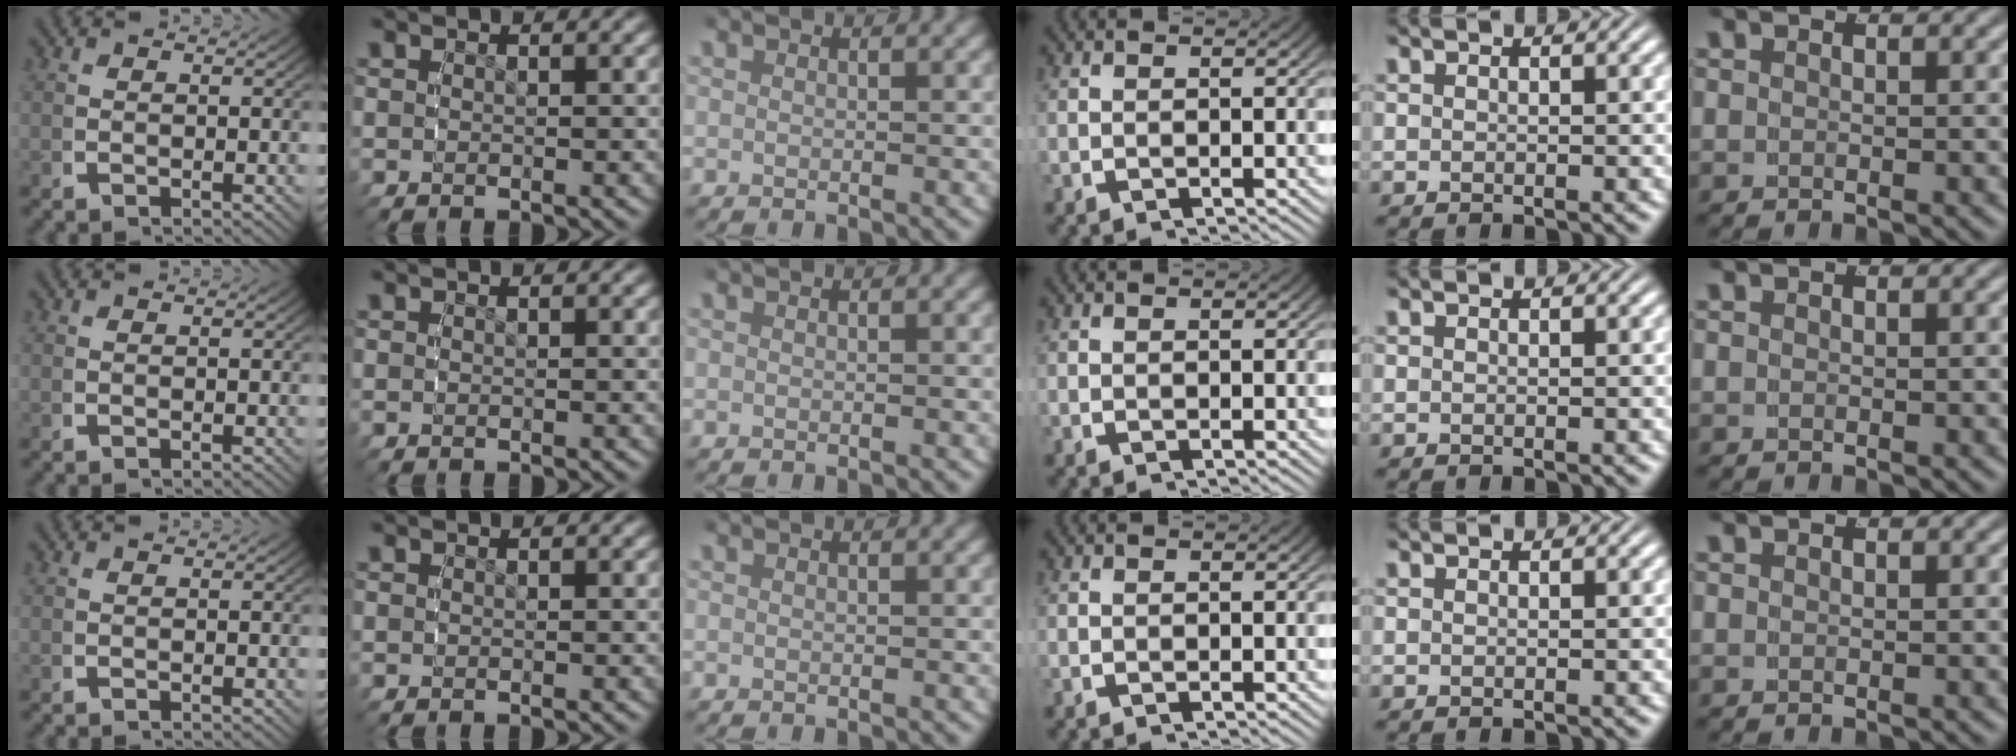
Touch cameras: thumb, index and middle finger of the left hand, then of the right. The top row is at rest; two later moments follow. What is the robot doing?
{"motion": "reach", "object": "toothpaste"}